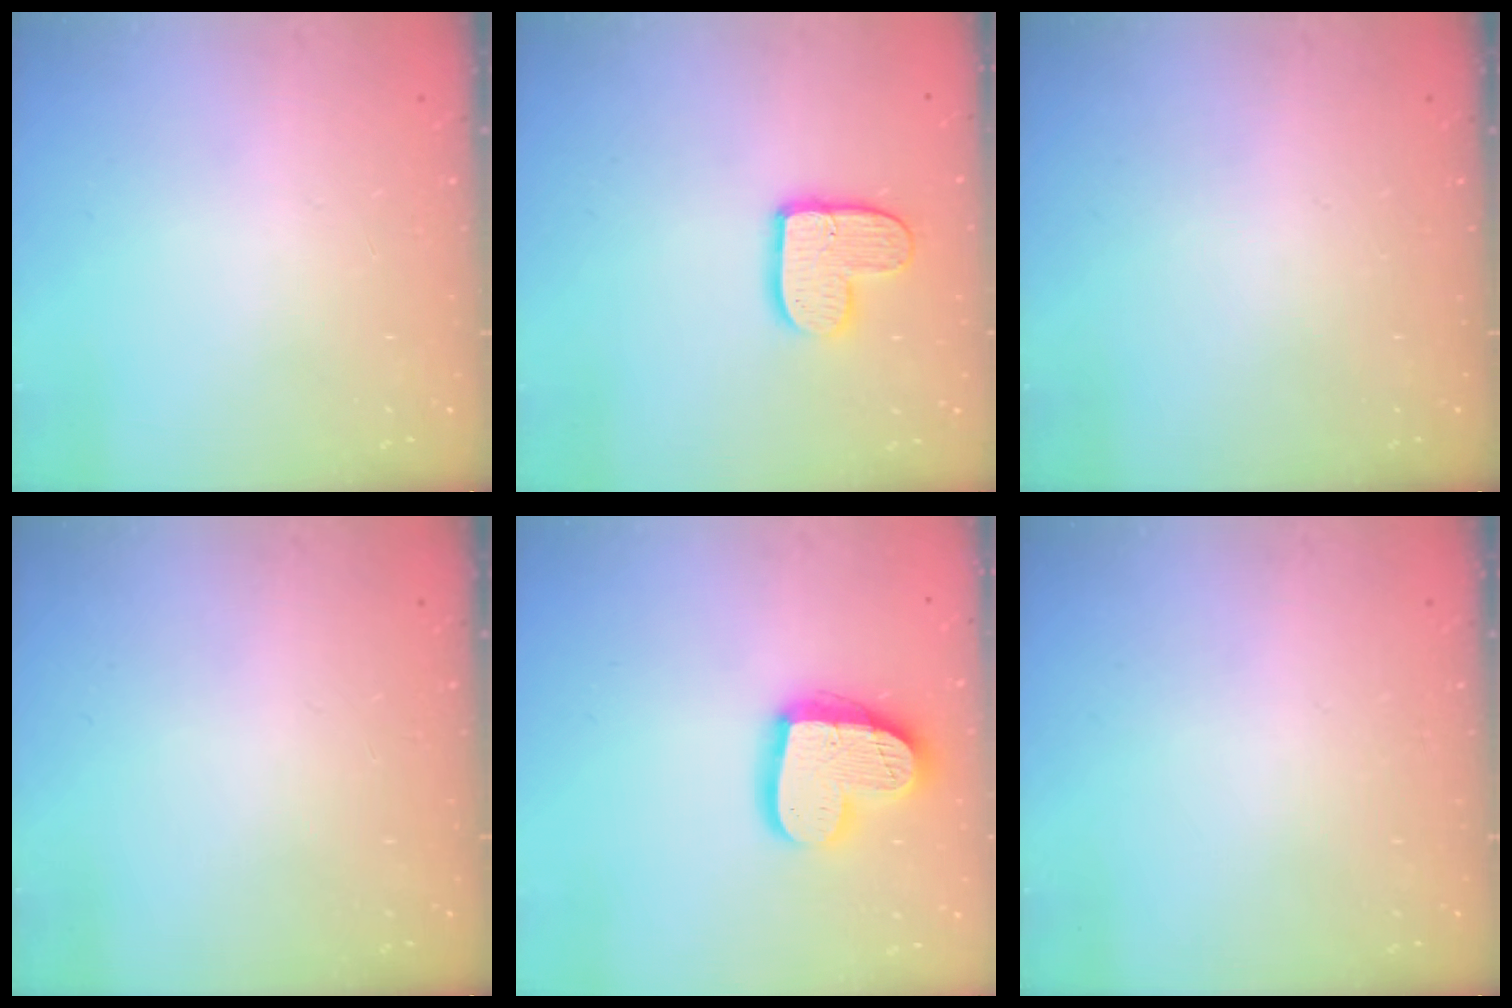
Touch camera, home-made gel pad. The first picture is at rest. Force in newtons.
{"total": 11.5, "press": 11.4, "slide": 1.0}
{"total": 0.0}
{"total": 0.0}
{"total": 17.2, "press": 17.1, "slide": 1.5}
{"total": 0.0}